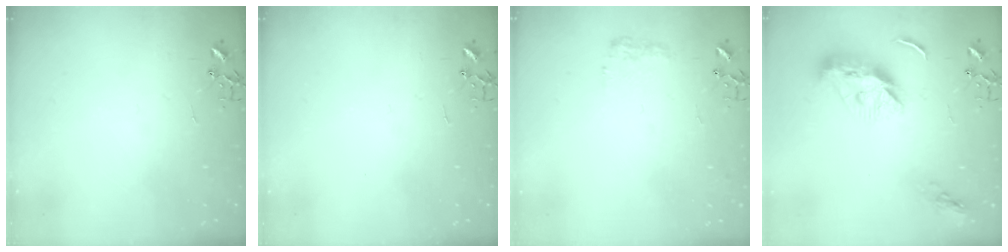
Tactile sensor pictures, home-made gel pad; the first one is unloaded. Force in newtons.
{"total": 0.0}
{"total": 7.8, "press": 7.8, "slide": 0.1}
{"total": 12.7, "press": 12.7, "slide": 0.3}